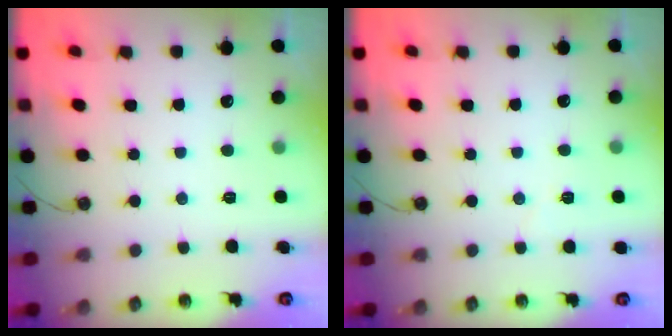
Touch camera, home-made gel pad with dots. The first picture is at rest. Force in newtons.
{"total": 2.6, "press": 2.2, "slide": 1.5}